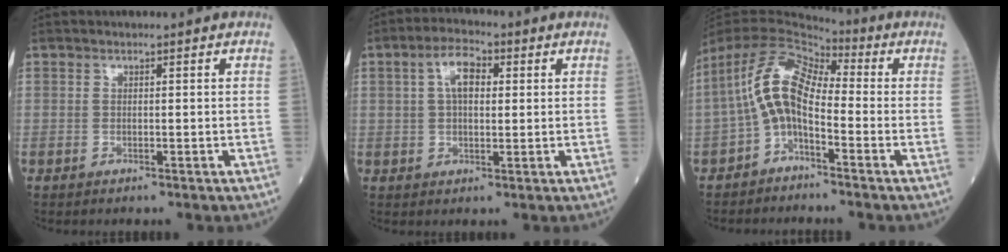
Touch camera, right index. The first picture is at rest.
{"total": 5.7, "force": [1.5, 2.7, 4.8], "torque": [-0.091, 0.017, 0.026]}
{"total": 9.5, "force": [-1.7, 4.5, 8.2], "torque": [-0.173, 0.038, -0.038]}